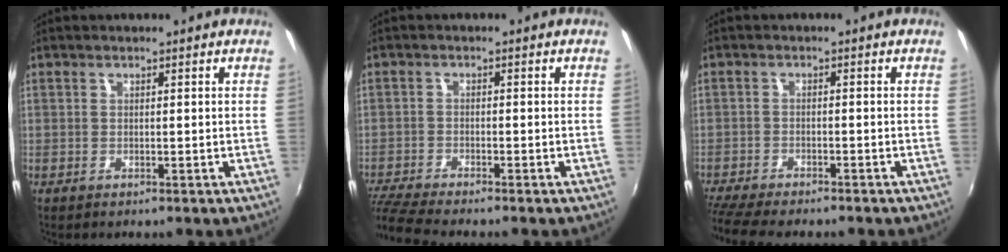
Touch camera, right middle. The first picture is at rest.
{"total": 7.1, "force": [-6.5, -0.2, 2.7], "torque": [-0.082, -0.023, -0.121]}
{"total": 9.3, "force": [-8.2, 1.3, 4.2], "torque": [-0.110, -0.032, -0.138]}